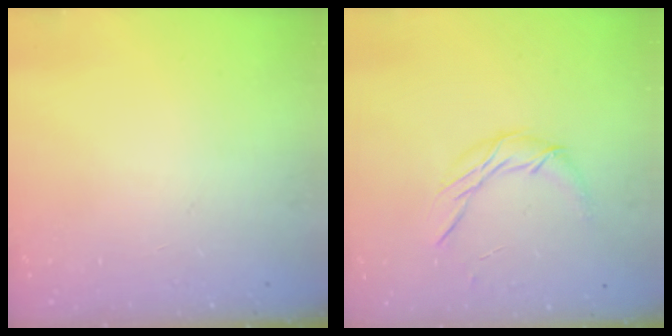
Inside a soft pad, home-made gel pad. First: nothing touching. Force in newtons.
{"total": 7.9, "press": 7.9, "slide": 0.2}